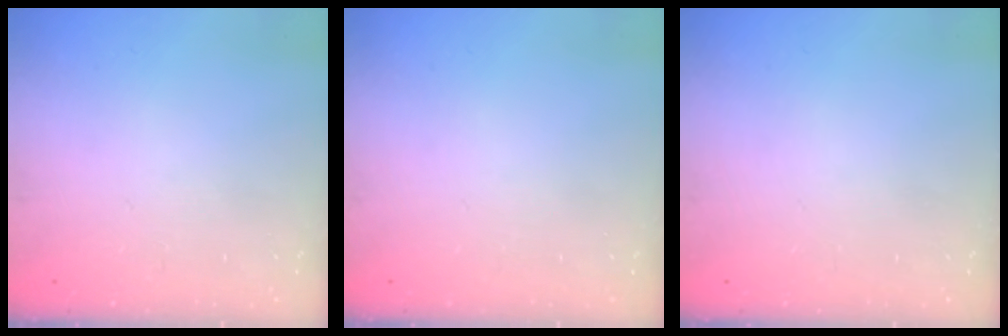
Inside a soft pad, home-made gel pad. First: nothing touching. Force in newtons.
{"total": 0.0}
{"total": 0.0}